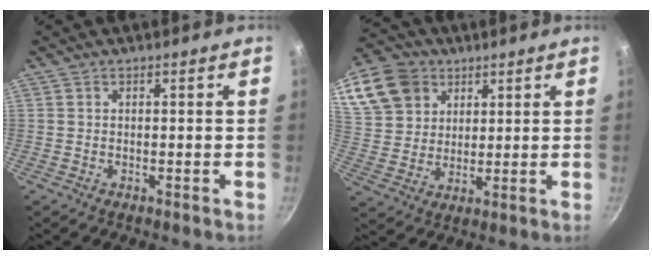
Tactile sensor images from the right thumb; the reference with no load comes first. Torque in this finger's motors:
{"motor_torque": [0.04, 0.09, 0.59, 0.20, 0.09]}